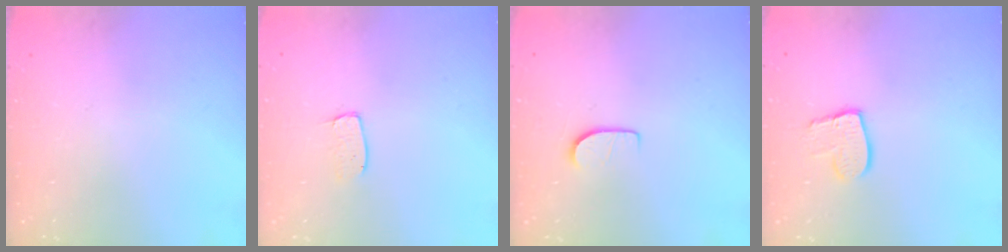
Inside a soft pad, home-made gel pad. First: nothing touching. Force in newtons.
{"total": 3.8, "press": 3.8, "slide": 0.3}
{"total": 6.3, "press": 6.3, "slide": 0.7}
{"total": 9.9, "press": 9.9, "slide": 0.8}